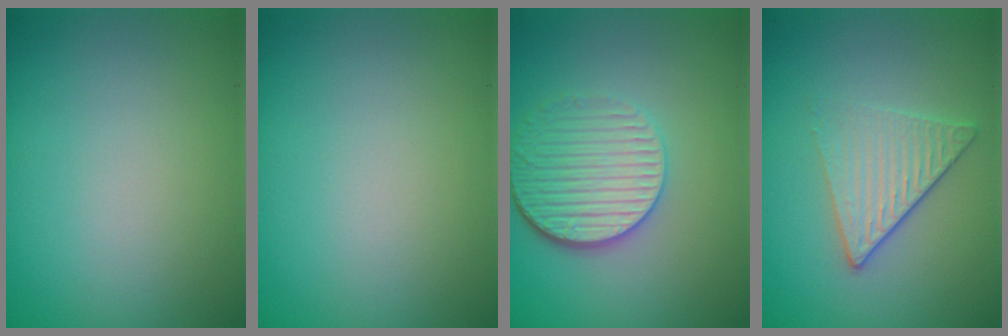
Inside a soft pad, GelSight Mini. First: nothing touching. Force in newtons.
{"total": 0.0}
{"total": 4.3, "press": 3.6, "slide": 2.3}
{"total": 3.3, "press": 2.8, "slide": 1.8}